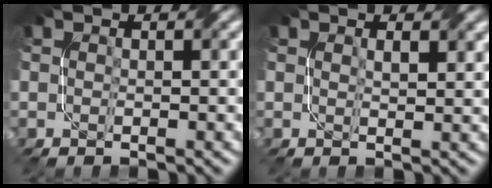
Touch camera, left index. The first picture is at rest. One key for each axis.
{"total": 1.0, "fx": 0.6, "fy": 0.2, "fz": 0.8, "tx": -0.013, "ty": -0.002, "tz": 0.012}